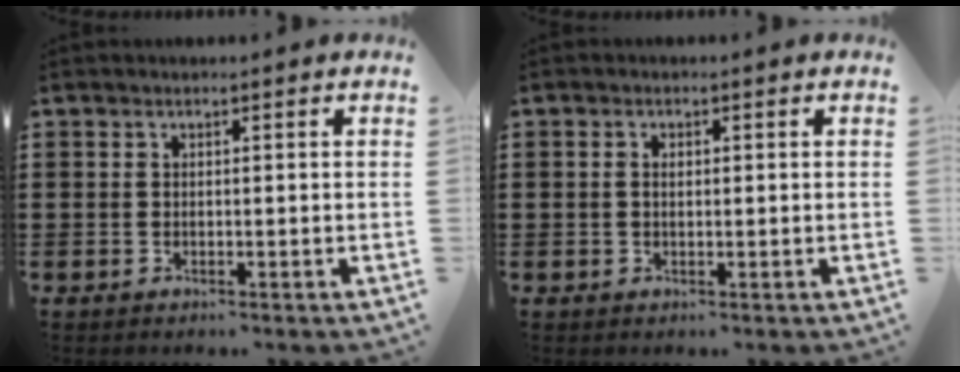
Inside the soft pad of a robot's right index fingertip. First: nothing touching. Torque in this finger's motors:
{"motor_torque": [-0.20, -0.15, -0.02, -0.01]}